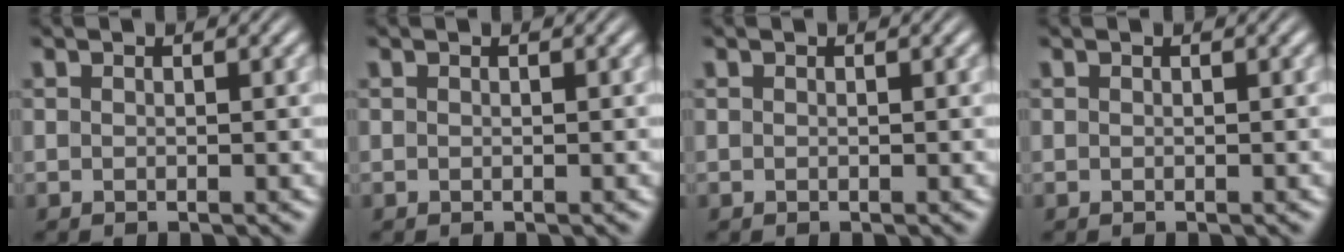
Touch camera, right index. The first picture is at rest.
{"total": 0.0}
{"total": 0.0}
{"total": 0.0}